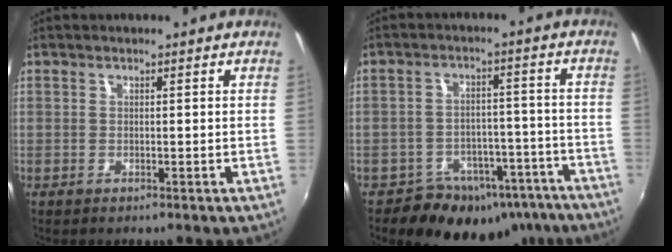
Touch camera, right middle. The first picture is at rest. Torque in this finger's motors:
{"motor_torque": [1.07, -1.07, 0.15, 0.06]}